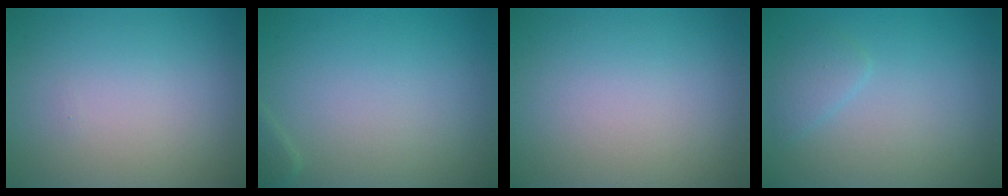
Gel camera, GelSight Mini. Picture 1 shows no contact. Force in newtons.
{"total": 0.7, "press": 0.7, "slide": 0.0}
{"total": 0.0}
{"total": 1.4, "press": 1.4, "slide": 0.1}